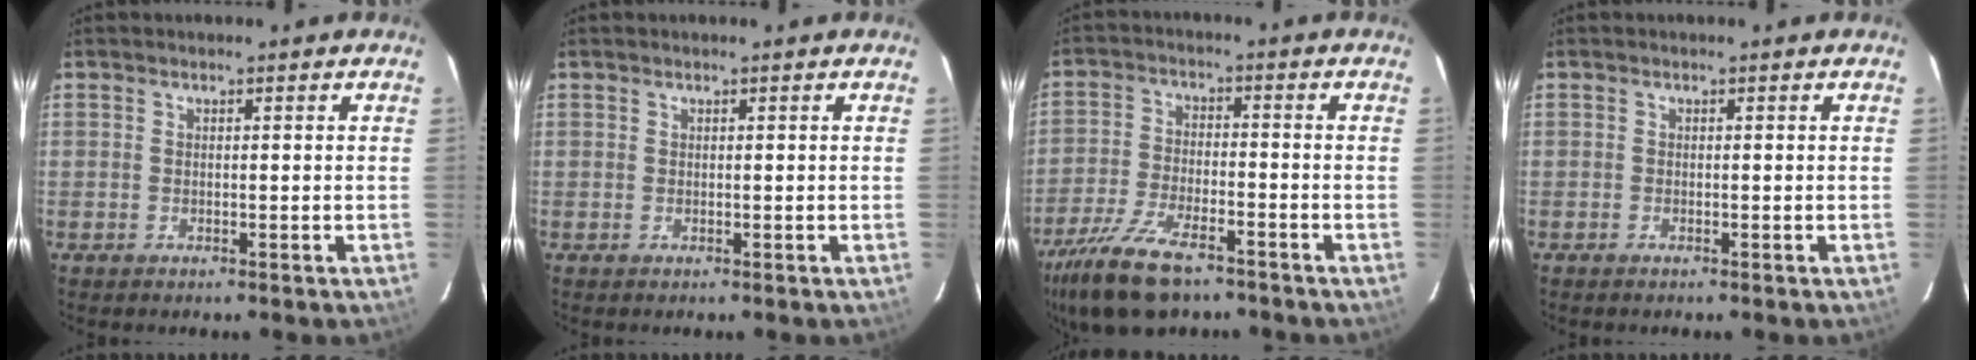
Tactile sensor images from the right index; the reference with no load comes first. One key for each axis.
{"total": 0.0}
{"total": 14.0, "fx": -10.2, "fy": 5.1, "fz": 8.2, "tx": -0.192, "ty": -0.029, "tz": -0.191}
{"total": 0.0}